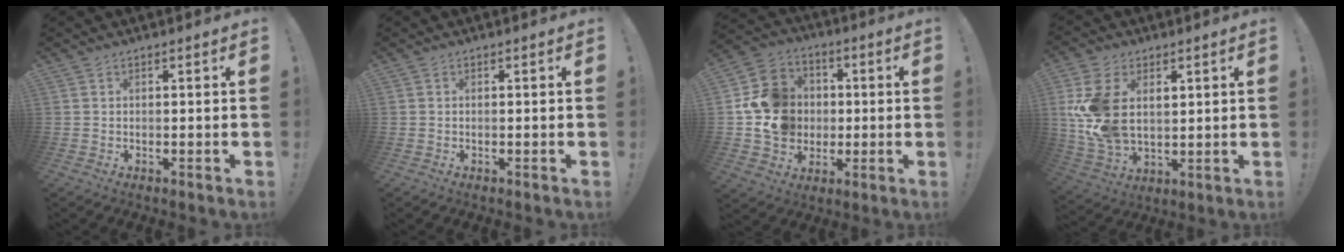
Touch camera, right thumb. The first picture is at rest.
{"total": 0.0}
{"total": 14.2, "force": [-0.1, 13.2, 5.2], "torque": [-0.062, 0.014, 0.009]}
{"total": 15.2, "force": [4.1, 10.4, 10.3], "torque": [-0.194, -0.024, 0.081]}